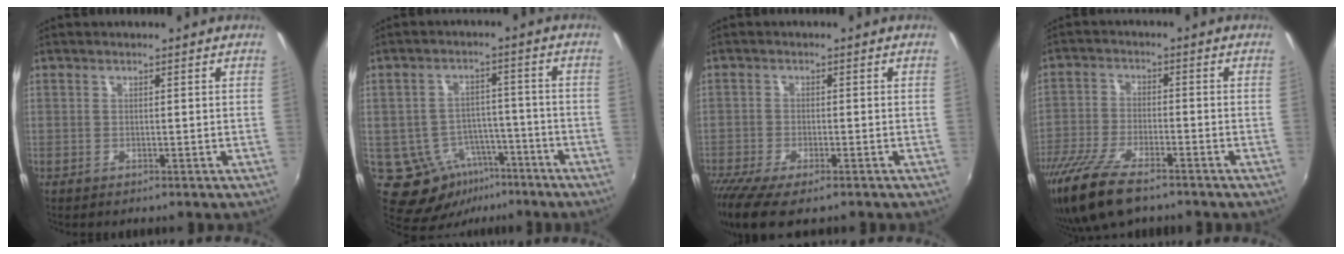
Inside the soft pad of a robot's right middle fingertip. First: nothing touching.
{"total": 9.9, "force": [-5.0, 7.6, 3.8], "torque": [-0.079, 0.016, -0.054]}
{"total": 9.2, "force": [-6.6, 2.5, 5.8], "torque": [-0.140, -0.046, -0.121]}
{"total": 11.6, "force": [-8.5, 3.5, 7.0], "torque": [-0.166, -0.036, -0.166]}